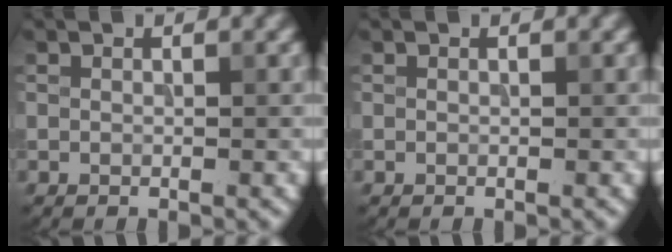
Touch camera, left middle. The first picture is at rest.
{"total": 0.0}